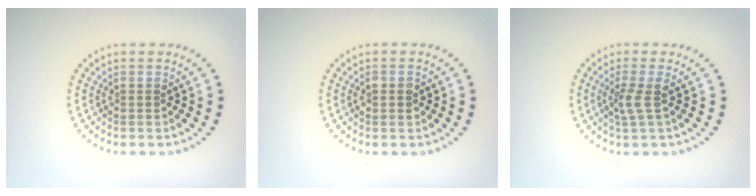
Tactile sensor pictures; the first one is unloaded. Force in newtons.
{"total": 1.4, "press": 1.4, "slide": 0.1}
{"total": 1.9, "press": 1.4, "slide": 1.2}